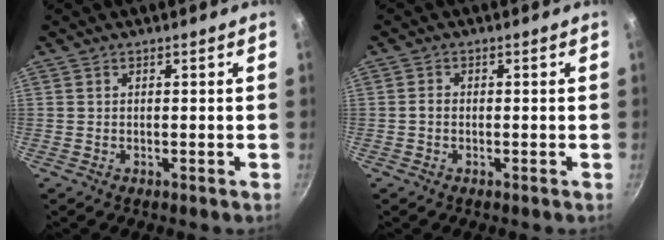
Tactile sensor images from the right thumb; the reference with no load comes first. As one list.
[{"total": 1.2, "force": [-0.3, 0.9, 0.7], "torque": [-0.010, 0.008, -0.007]}]